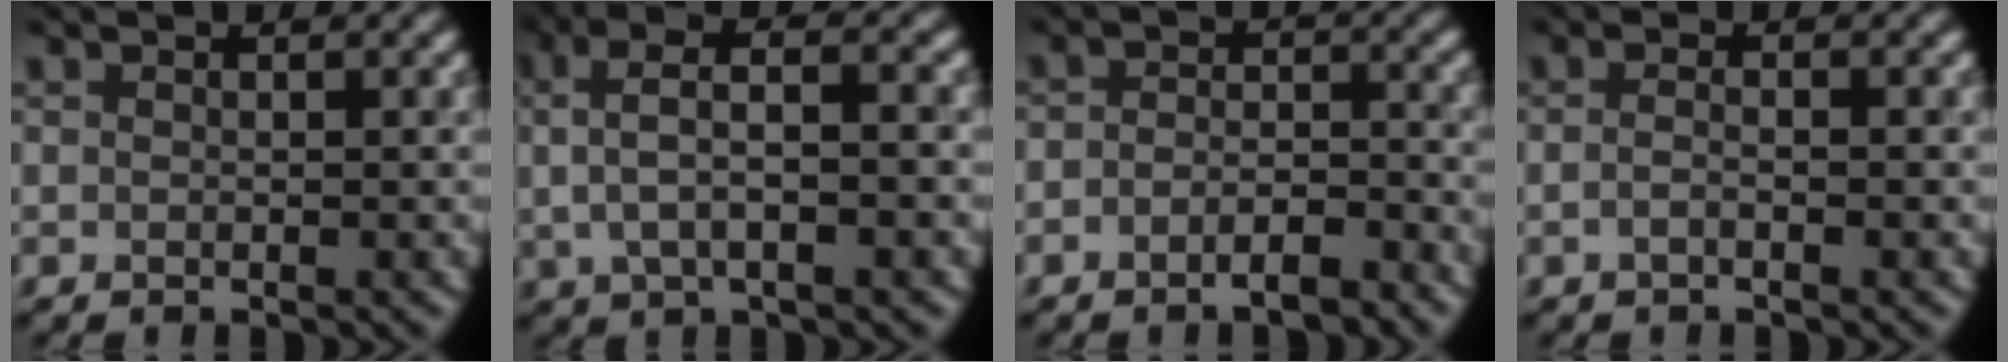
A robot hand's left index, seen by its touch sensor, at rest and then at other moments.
{"total": 5.1, "force": [1.0, 1.9, 4.7], "torque": [-0.085, 0.013, 0.013]}
{"total": 3.3, "force": [-2.1, 1.5, 2.0], "torque": [-0.028, 0.007, -0.036]}
{"total": 1.3, "force": [-0.5, 0.4, 1.2], "torque": [-0.023, 0.000, -0.013]}